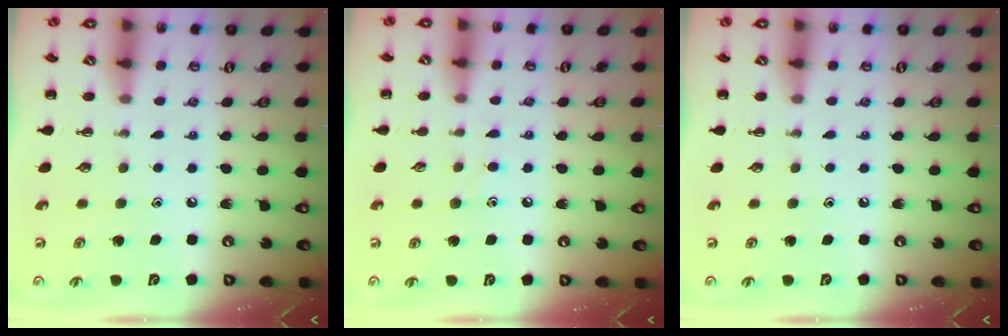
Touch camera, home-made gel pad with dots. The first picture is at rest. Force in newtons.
{"total": 5.0, "press": 4.8, "slide": 1.3}
{"total": 0.0}